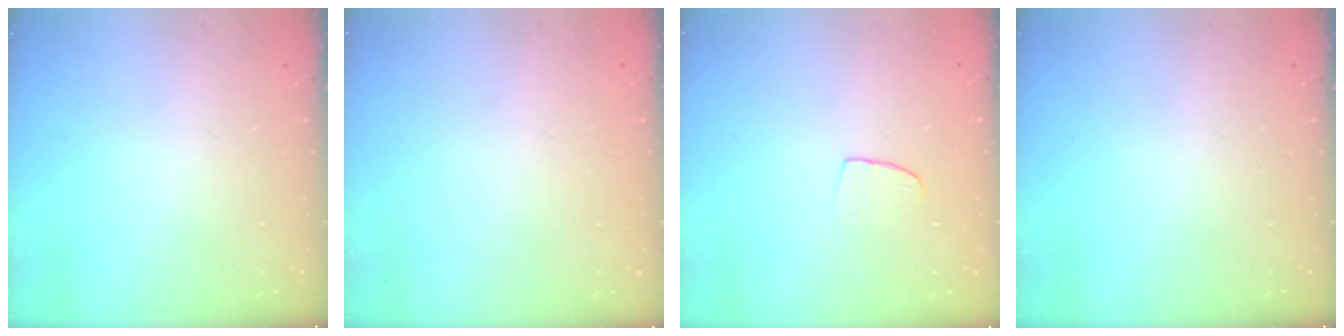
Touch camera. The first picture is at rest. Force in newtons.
{"total": 0.0}
{"total": 5.8, "press": 5.8, "slide": 0.4}
{"total": 0.0}